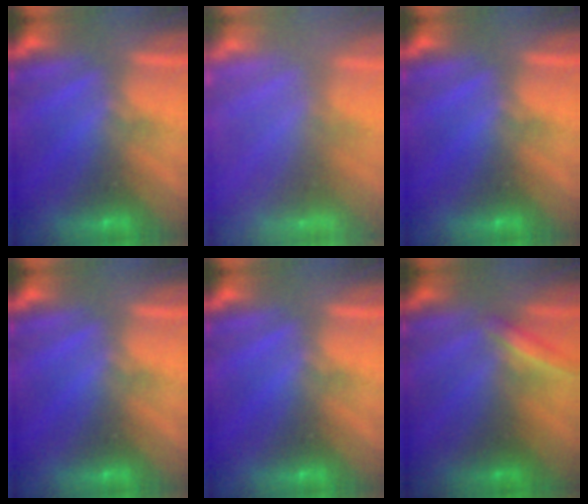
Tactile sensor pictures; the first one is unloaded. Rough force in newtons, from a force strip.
{"total": 8.2}
{"total": 0.0}
{"total": 0.0}
{"total": 0.0}
{"total": 1.9}